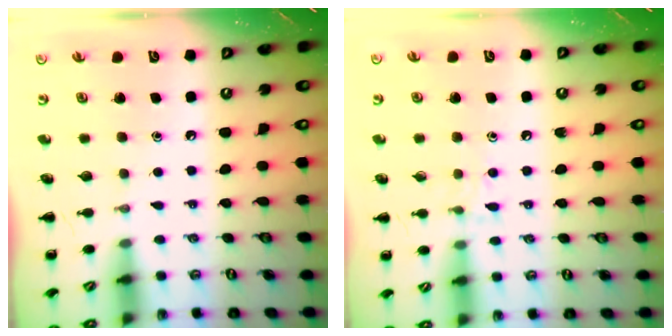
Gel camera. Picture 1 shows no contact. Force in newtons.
{"total": 6.1, "press": 5.8, "slide": 1.9}